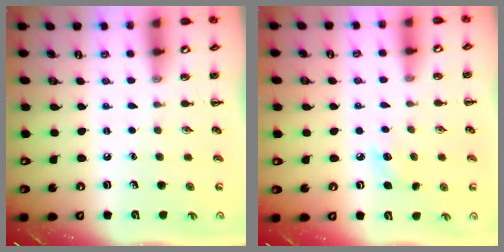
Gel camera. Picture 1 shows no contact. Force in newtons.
{"total": 6.3, "press": 6.0, "slide": 1.9}